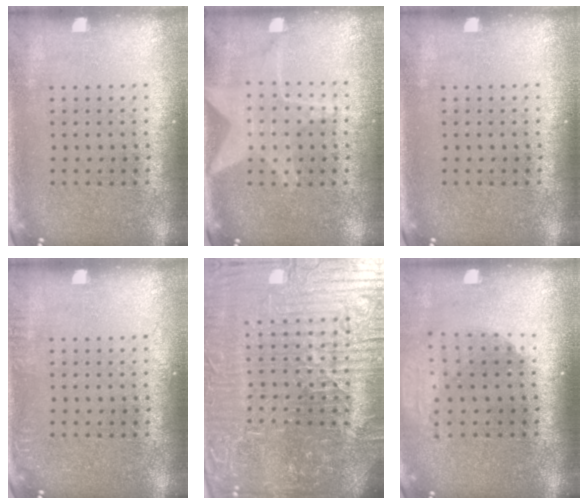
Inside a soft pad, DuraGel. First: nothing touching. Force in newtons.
{"total": 1.6, "press": 1.5, "slide": 0.6}
{"total": 0.0}
{"total": 0.7, "press": 0.7, "slide": 0.1}
{"total": 7.4, "press": 6.7, "slide": 3.1}
{"total": 1.9, "press": 1.5, "slide": 1.2}